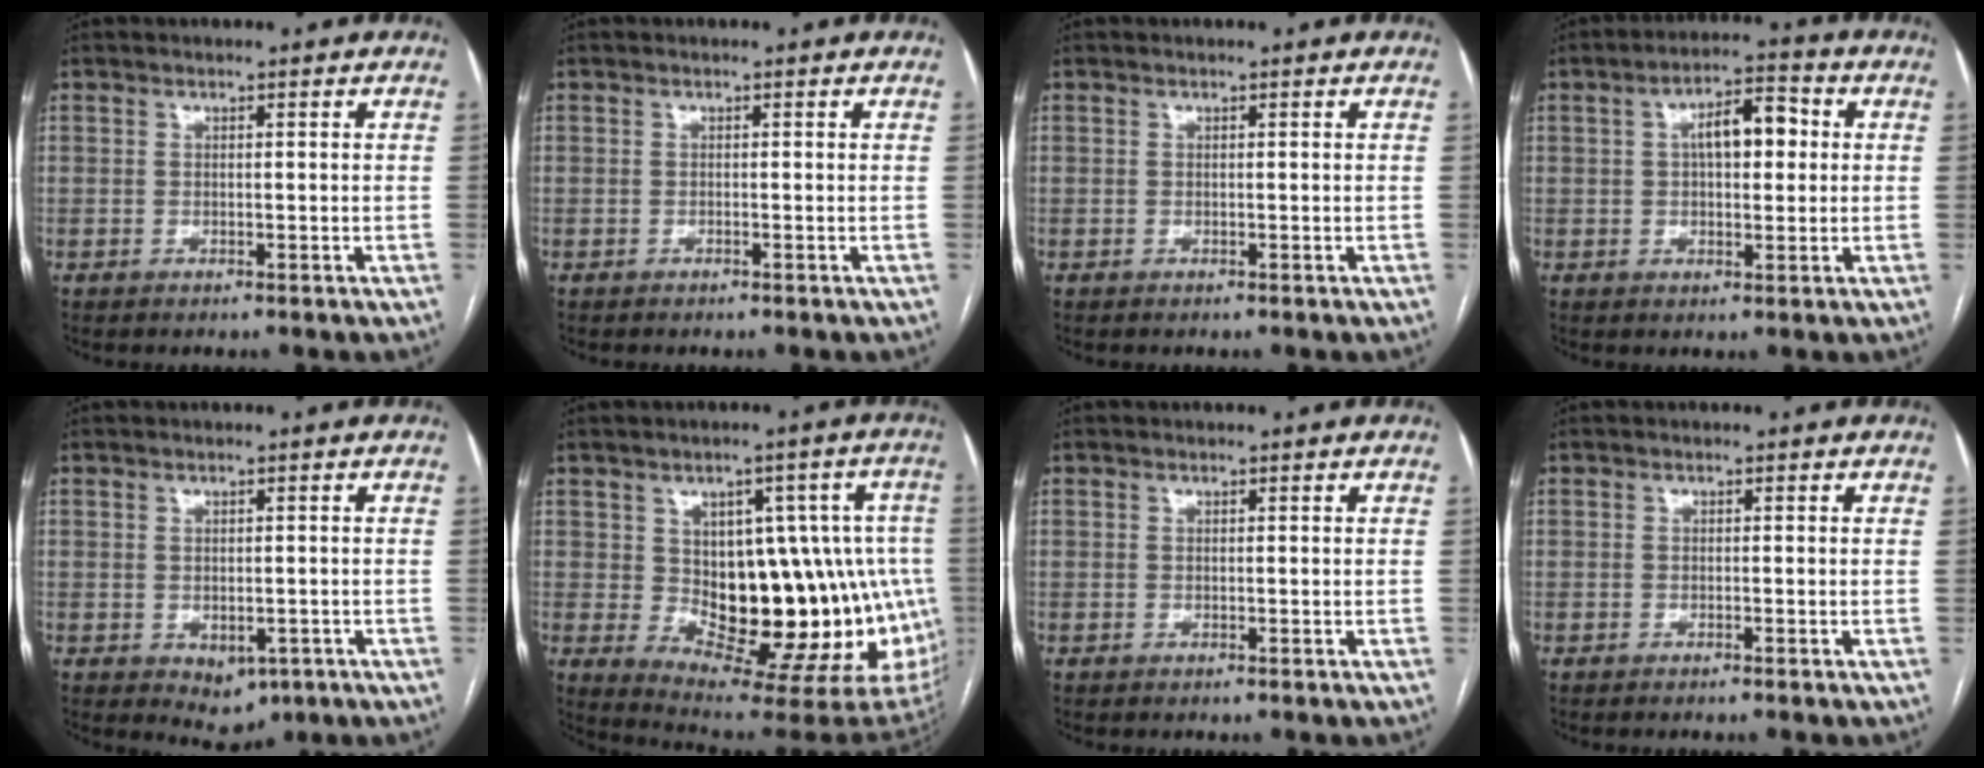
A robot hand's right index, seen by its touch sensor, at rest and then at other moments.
{"total": 0.0}
{"total": 0.0}
{"total": 7.4, "force": [1.3, 3.0, 6.7], "torque": [-0.110, 0.024, 0.018]}
{"total": 4.0, "force": [-1.5, 2.7, 2.5], "torque": [-0.028, -0.002, -0.004]}
{"total": 21.6, "force": [-1.7, 9.8, 19.2], "torque": [-0.168, 0.029, 0.005]}
{"total": 0.0}
{"total": 0.8, "force": [-0.6, -0.3, 0.4], "torque": [-0.004, 0.002, -0.012]}